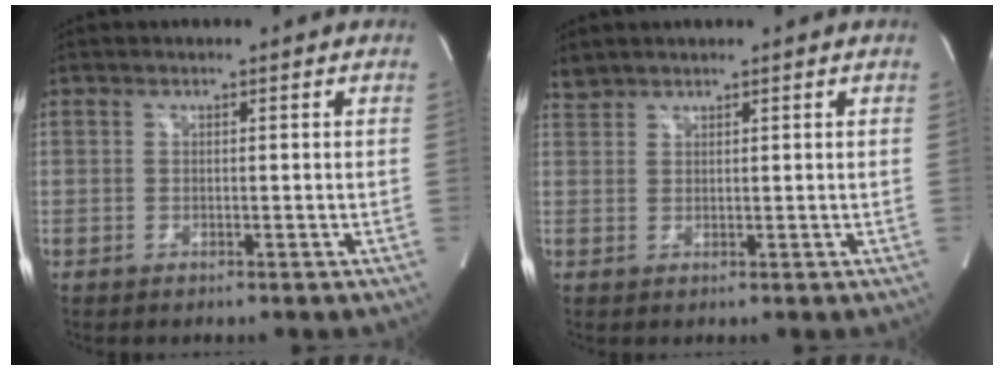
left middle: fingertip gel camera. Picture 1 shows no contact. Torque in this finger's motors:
{"motor_torque": [0.13, -0.12, 0.05, 0.01]}